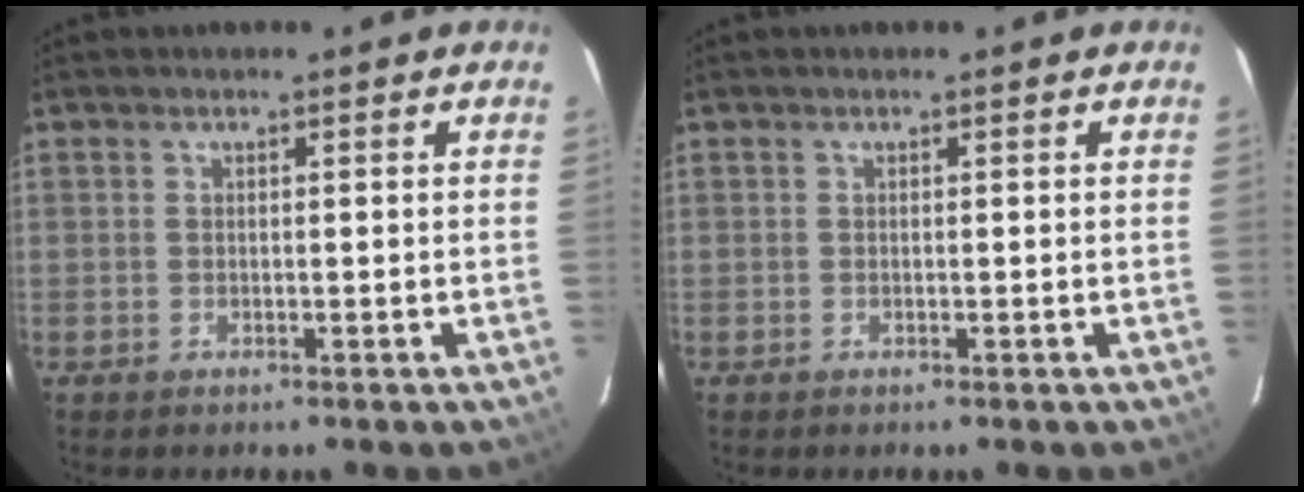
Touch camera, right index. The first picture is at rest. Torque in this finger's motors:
{"motor_torque": [0.01, 0.01, 0.00, 0.00]}